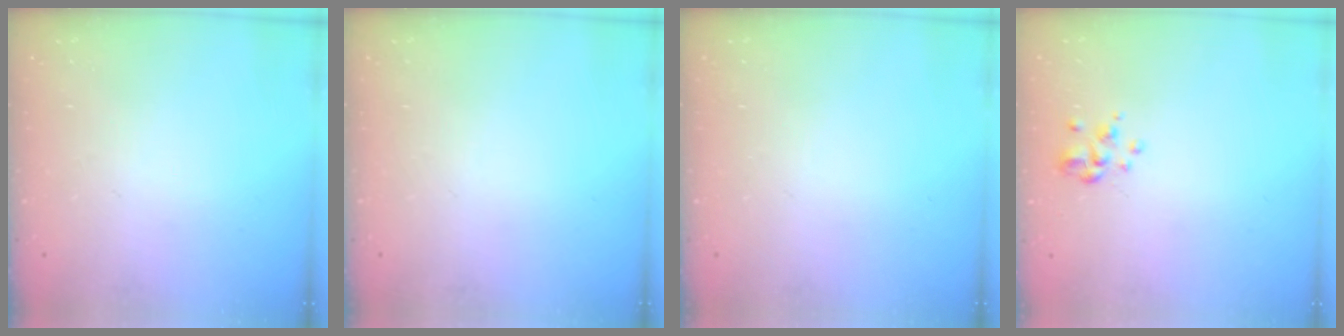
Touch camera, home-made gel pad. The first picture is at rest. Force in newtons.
{"total": 0.0}
{"total": 0.0}
{"total": 2.2, "press": 2.1, "slide": 0.7}